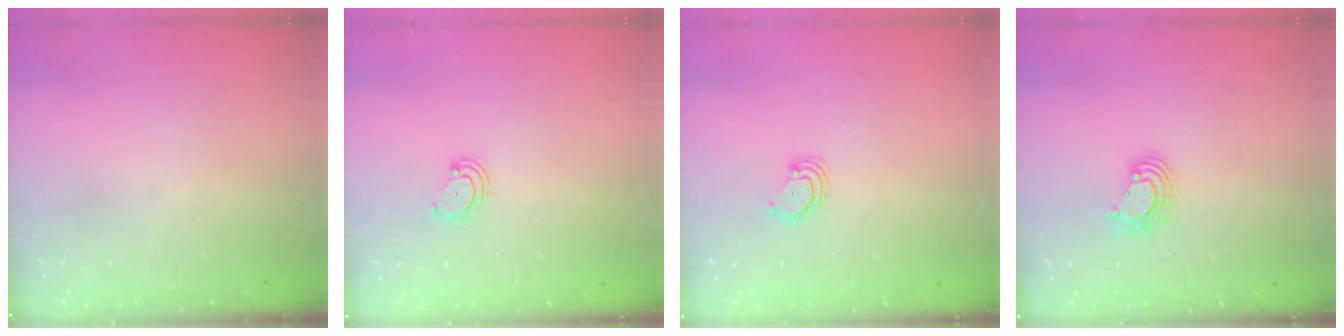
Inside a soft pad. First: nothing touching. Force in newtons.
{"total": 2.8, "press": 2.8, "slide": 0.3}
{"total": 2.9, "press": 2.9, "slide": 0.2}
{"total": 5.1, "press": 5.1, "slide": 0.4}